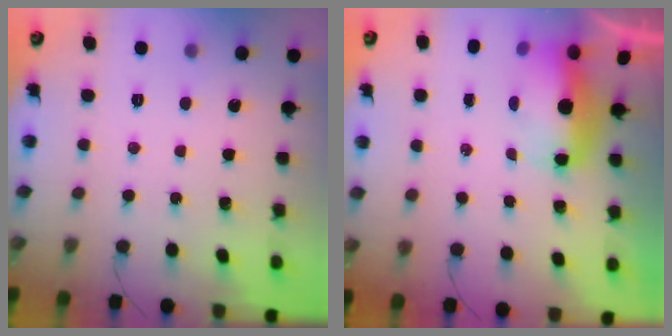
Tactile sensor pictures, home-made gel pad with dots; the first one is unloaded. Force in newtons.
{"total": 6.4, "press": 6.4, "slide": 0.6}